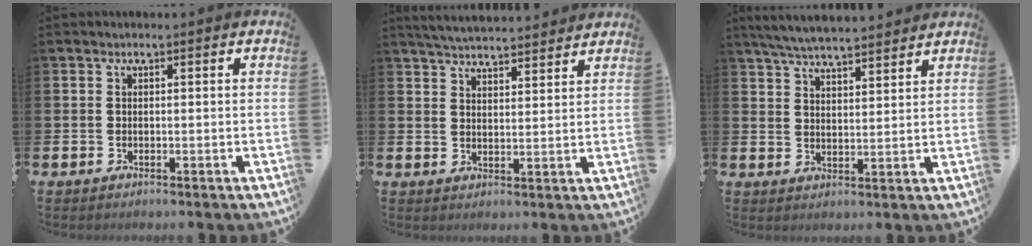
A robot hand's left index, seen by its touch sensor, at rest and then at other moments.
{"total": 4.7, "force": [4.7, 0.1, 0.2], "torque": [-0.022, -0.026, 0.085]}
{"total": 6.0, "force": [5.8, 0.3, 1.2], "torque": [-0.044, -0.027, 0.106]}